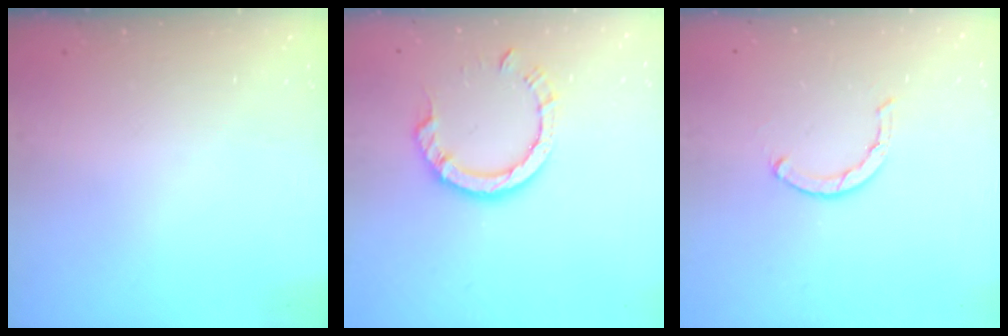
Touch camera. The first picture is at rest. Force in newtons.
{"total": 8.5, "press": 8.4, "slide": 1.0}
{"total": 2.1, "press": 2.1, "slide": 0.2}